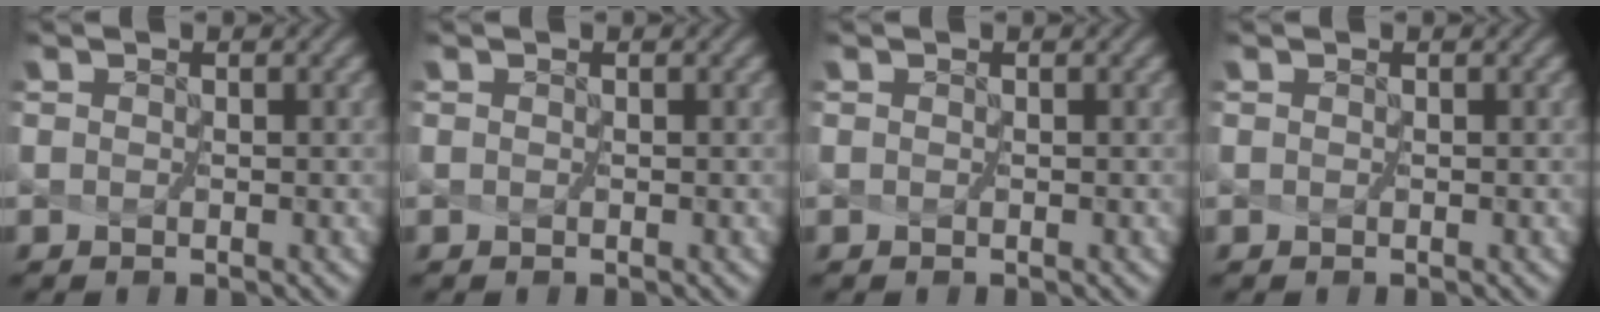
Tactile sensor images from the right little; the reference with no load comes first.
{"total": 0.0}
{"total": 0.0}
{"total": 0.0}